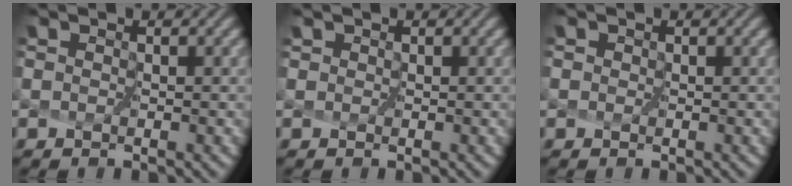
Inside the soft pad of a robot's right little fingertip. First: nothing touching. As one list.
[{"total": 0.9, "force": [0.4, 0.7, 0.3], "torque": [-0.007, 0.007, 0.002]}, {"total": 0.5, "force": [0.1, 0.5, 0.2], "torque": [-0.007, 0.004, 0.000]}]